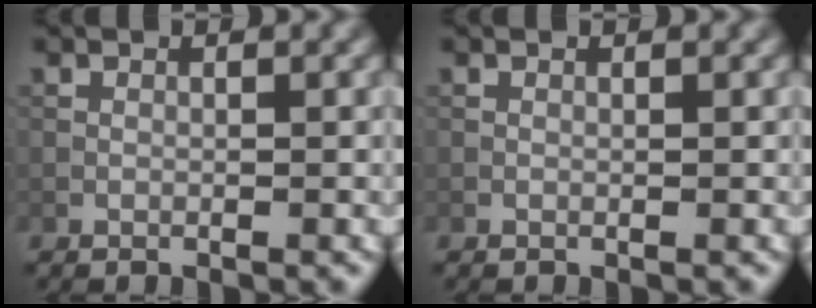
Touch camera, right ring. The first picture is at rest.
{"total": 0.0}